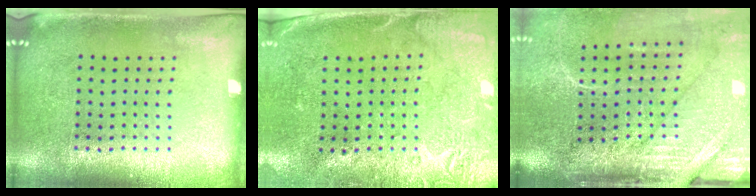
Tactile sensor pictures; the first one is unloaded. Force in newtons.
{"total": 2.7, "press": 2.2, "slide": 1.5}
{"total": 4.2, "press": 3.6, "slide": 2.2}